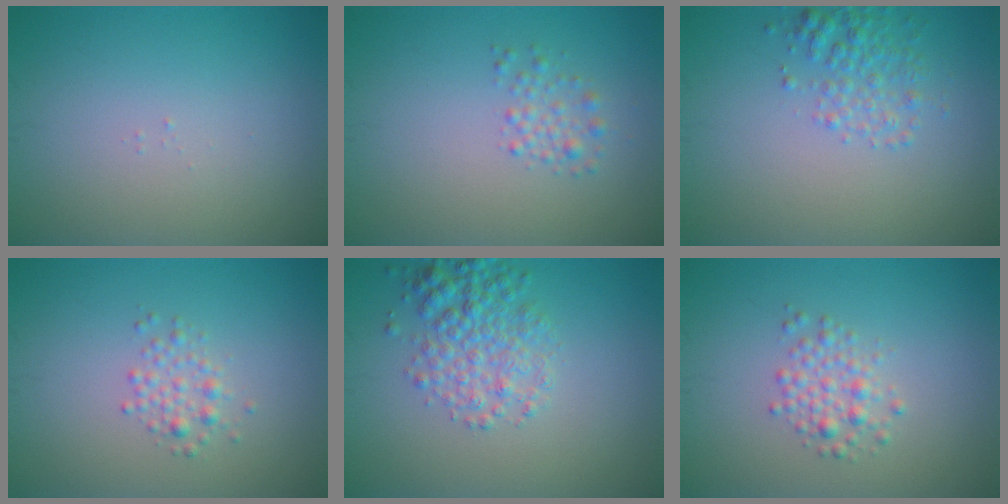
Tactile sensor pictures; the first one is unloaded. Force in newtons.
{"total": 1.5, "press": 1.5, "slide": 0.1}
{"total": 2.5, "press": 2.5, "slide": 0.1}
{"total": 1.6, "press": 1.6, "slide": 0.0}
{"total": 4.0, "press": 4.0, "slide": 0.1}
{"total": 2.2, "press": 2.2, "slide": 0.1}